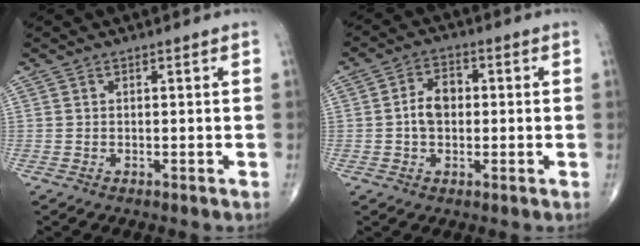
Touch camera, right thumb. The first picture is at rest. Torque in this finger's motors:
{"motor_torque": [-0.15, 0.45, -0.01, -0.08, 0.03]}